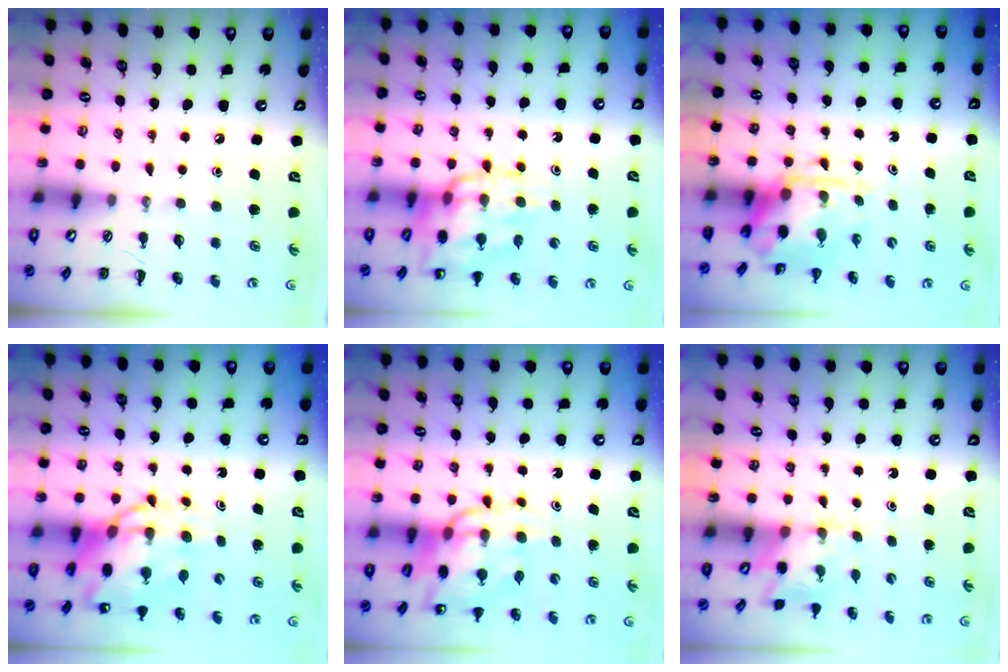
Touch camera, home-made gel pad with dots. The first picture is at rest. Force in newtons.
{"total": 15.2, "press": 14.8, "slide": 3.3}
{"total": 3.7, "press": 3.6, "slide": 0.9}
{"total": 10.6, "press": 10.2, "slide": 2.6}
{"total": 13.1, "press": 12.5, "slide": 4.1}
{"total": 2.5, "press": 2.4, "slide": 0.9}